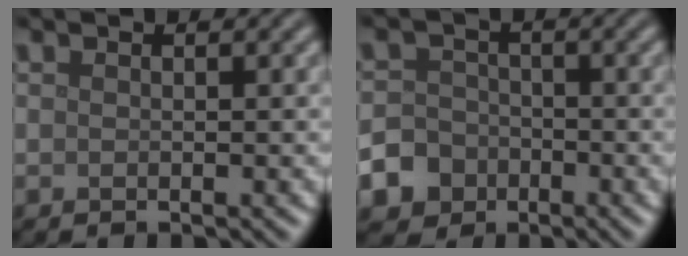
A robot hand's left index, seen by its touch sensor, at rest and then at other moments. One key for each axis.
{"total": 7.4, "fx": -4.2, "fy": 5.9, "fz": 1.4, "tx": -0.025, "ty": -0.028, "tz": -0.091}